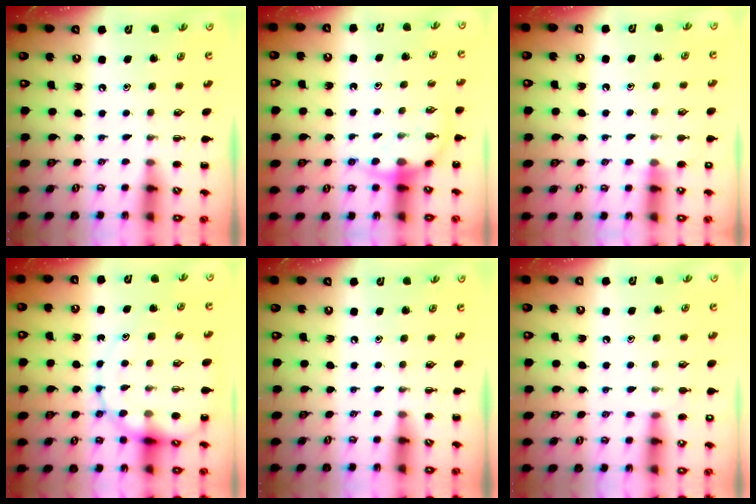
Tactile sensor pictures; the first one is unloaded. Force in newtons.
{"total": 7.2, "press": 7.2, "slide": 0.7}
{"total": 6.4, "press": 6.2, "slide": 1.7}
{"total": 12.2, "press": 11.9, "slide": 3.0}
{"total": 0.0}
{"total": 7.2, "press": 6.7, "slide": 2.4}